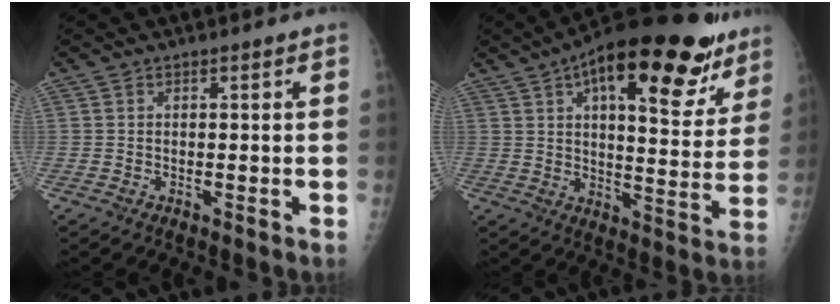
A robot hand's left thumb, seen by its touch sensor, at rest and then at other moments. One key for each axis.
{"total": 25.7, "fx": 14.9, "fy": 9.9, "fz": 18.4, "tx": -0.235, "ty": -0.029, "tz": 0.214}